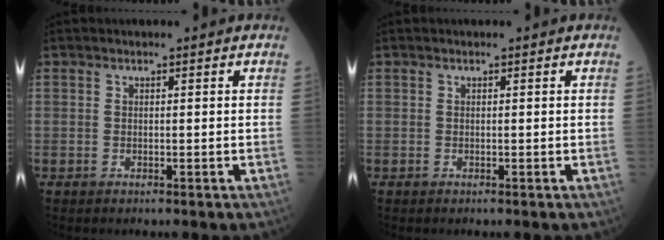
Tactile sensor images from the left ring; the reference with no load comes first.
{"total": 0.0}